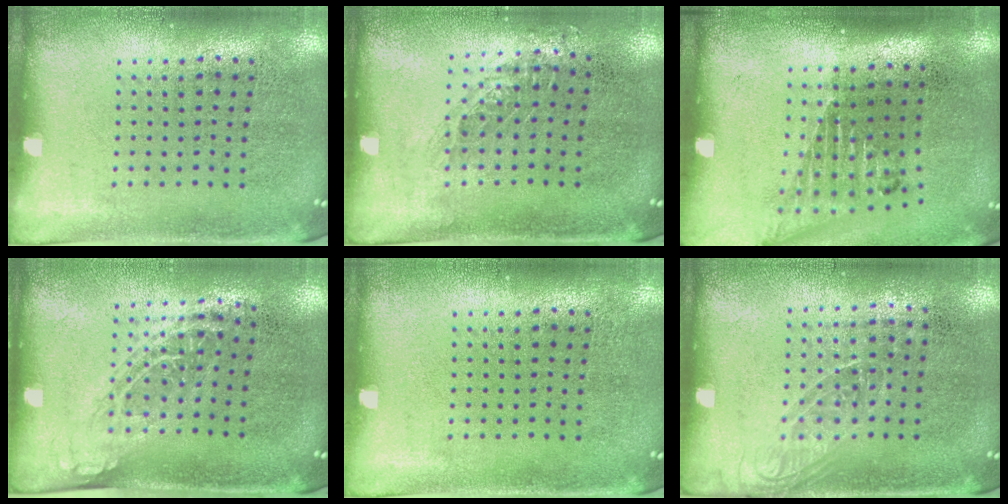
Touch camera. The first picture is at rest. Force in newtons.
{"total": 0.8, "press": 0.8, "slide": 0.2}
{"total": 1.6, "press": 1.2, "slide": 1.0}
{"total": 1.3, "press": 1.0, "slide": 0.8}
{"total": 0.0}
{"total": 1.1, "press": 1.0, "slide": 0.6}